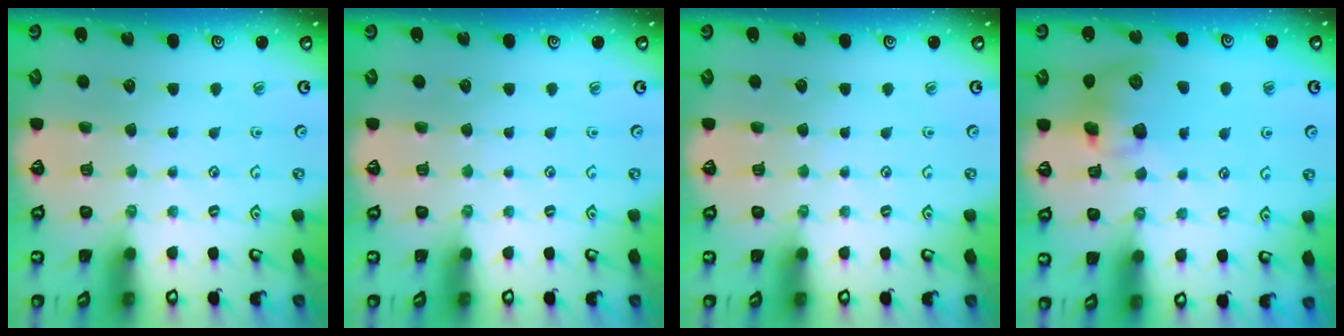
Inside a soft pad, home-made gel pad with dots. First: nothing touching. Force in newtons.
{"total": 0.0}
{"total": 0.0}
{"total": 9.4, "press": 9.3, "slide": 1.0}